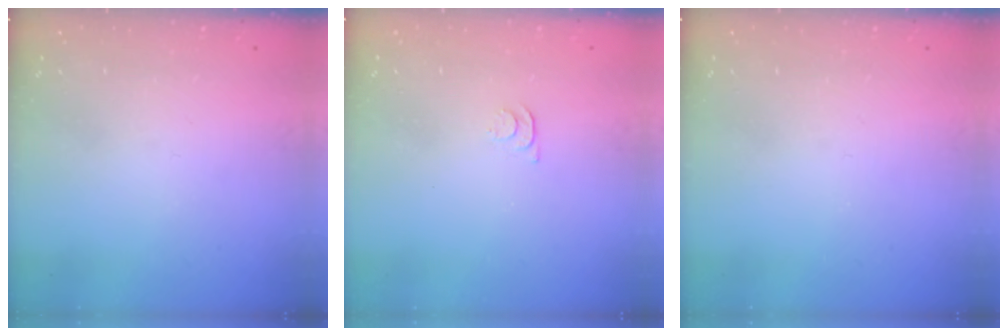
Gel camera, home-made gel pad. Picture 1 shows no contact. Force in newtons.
{"total": 3.6, "press": 3.5, "slide": 0.8}
{"total": 0.0}